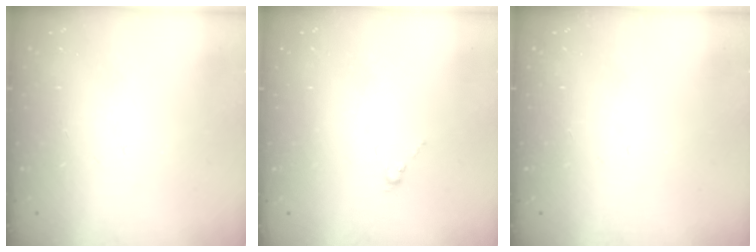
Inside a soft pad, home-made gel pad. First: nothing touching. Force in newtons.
{"total": 0.0}
{"total": 0.0}